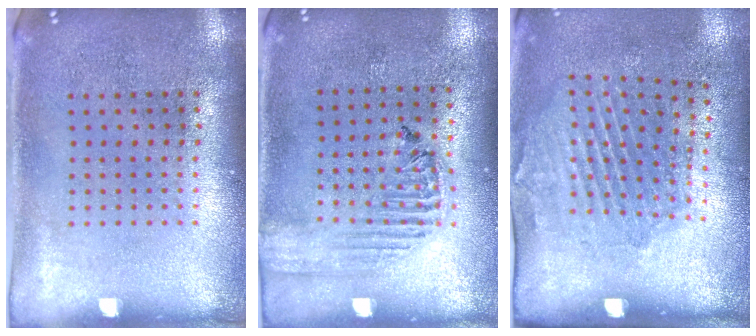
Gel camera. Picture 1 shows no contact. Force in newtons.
{"total": 1.6, "press": 1.6, "slide": 0.4}
{"total": 1.9, "press": 1.2, "slide": 1.5}